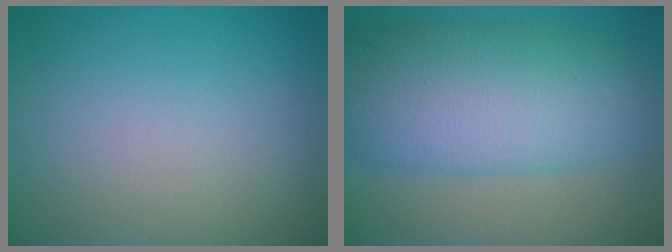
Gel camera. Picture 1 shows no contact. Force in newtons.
{"total": 10.4, "press": 10.4, "slide": 0.1}